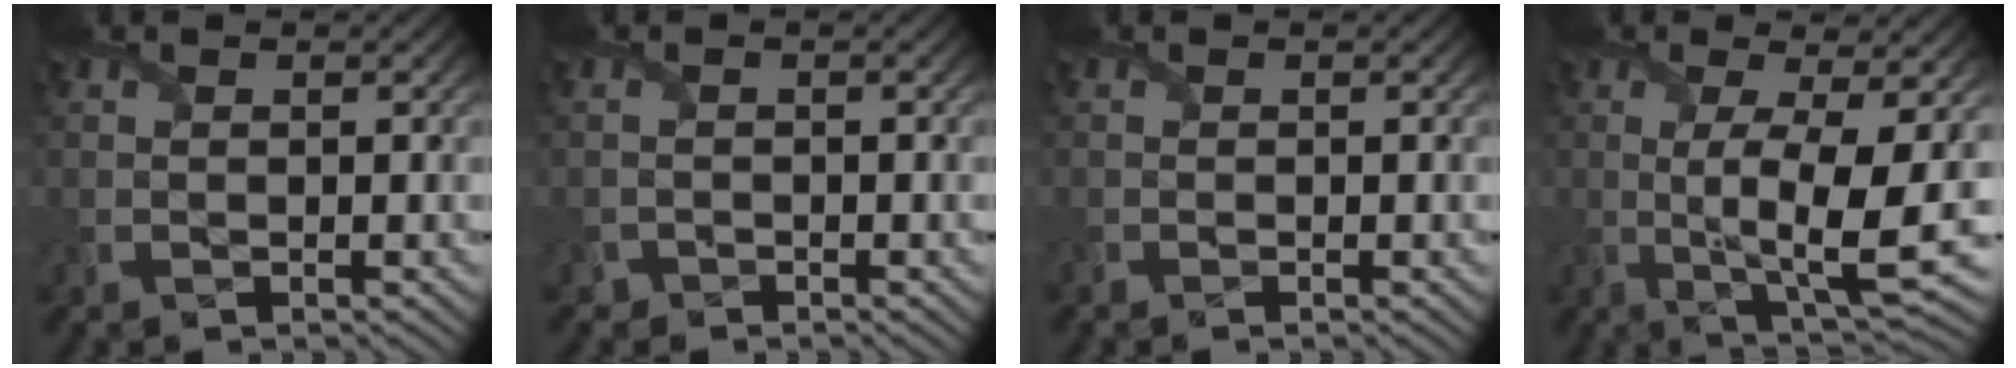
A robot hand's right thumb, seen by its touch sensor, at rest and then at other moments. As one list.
[{"total": 1.0, "force": [-0.9, 0.6, -0.2], "torque": [0.005, 0.002, -0.019]}, {"total": 0.0}, {"total": 9.3, "force": [-0.5, 2.1, 9.0], "torque": [-0.165, -0.002, -0.007]}]